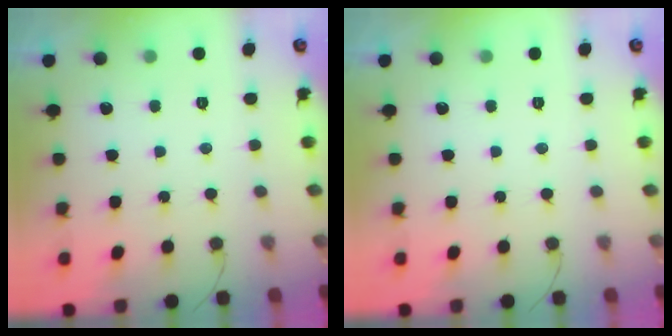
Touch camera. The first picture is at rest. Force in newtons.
{"total": 0.0}